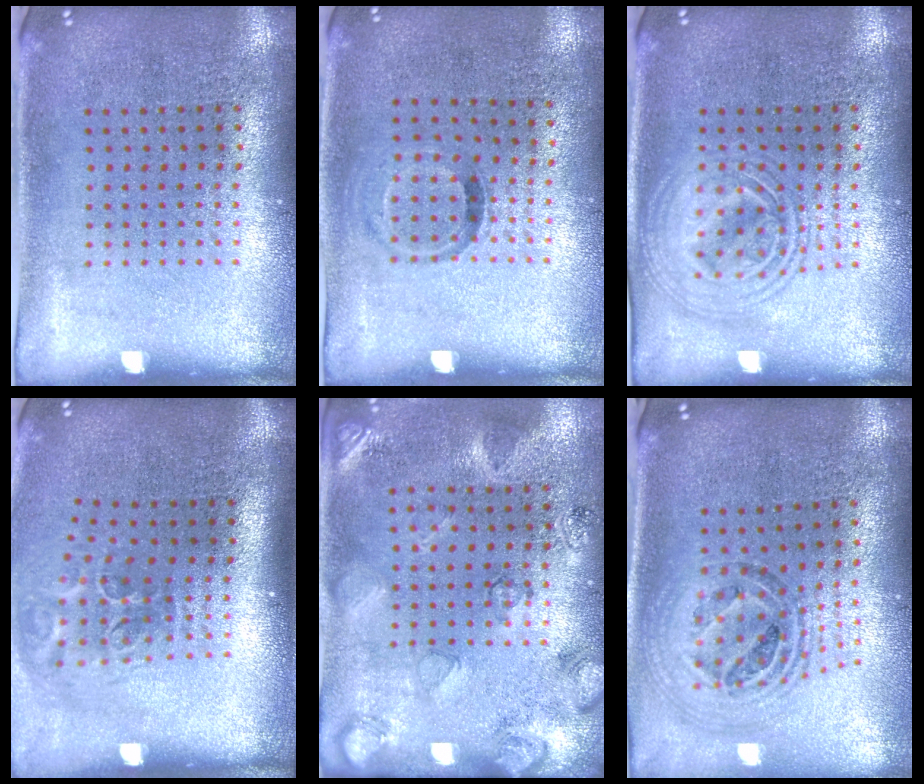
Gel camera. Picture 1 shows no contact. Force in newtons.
{"total": 0.8, "press": 0.5, "slide": 0.6}
{"total": 2.7, "press": 2.7, "slide": 0.3}
{"total": 2.0, "press": 1.2, "slide": 1.6}
{"total": 2.6, "press": 1.7, "slide": 1.9}
{"total": 1.3, "press": 1.2, "slide": 0.6}